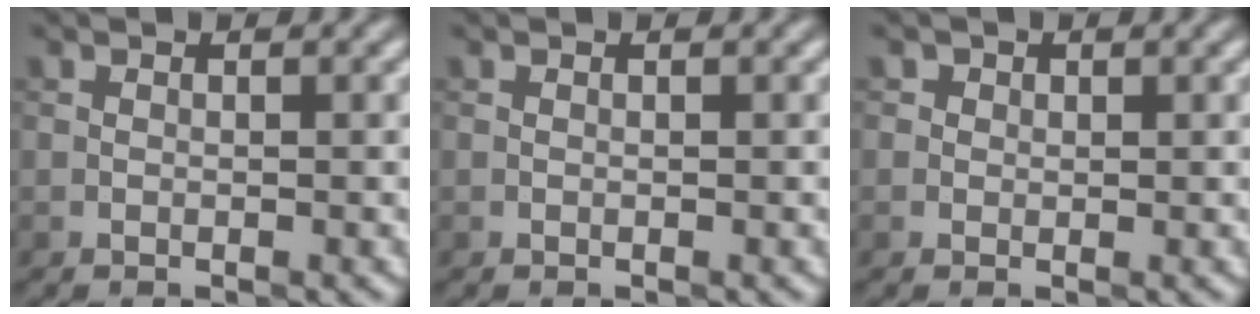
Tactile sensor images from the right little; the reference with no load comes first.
{"total": 0.0}
{"total": 1.0, "force": [0.4, 0.9, 0.2], "torque": [0.002, -0.004, -0.002]}